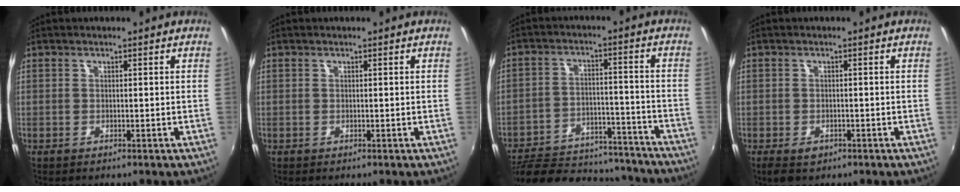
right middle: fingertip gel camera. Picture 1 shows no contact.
{"total": 0.0}
{"total": 25.8, "force": [-22.4, 8.5, 9.6], "torque": [-0.192, 0.010, -0.296]}
{"total": 3.1, "force": [-1.9, 1.8, 1.7], "torque": [-0.038, -0.010, -0.031]}